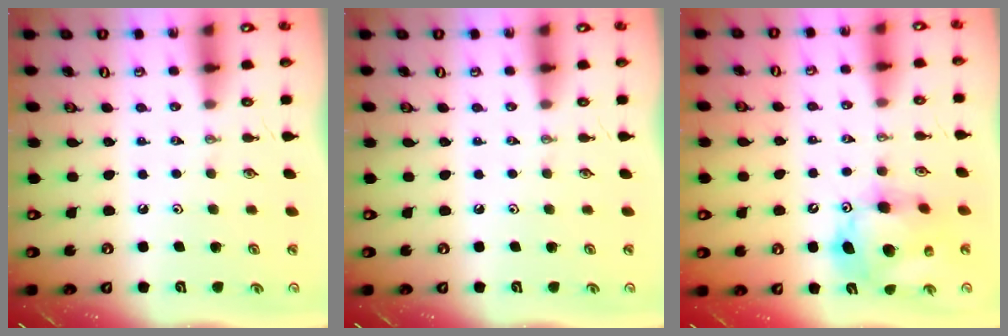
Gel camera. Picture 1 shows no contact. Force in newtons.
{"total": 0.0}
{"total": 13.1, "press": 13.0, "slide": 1.6}